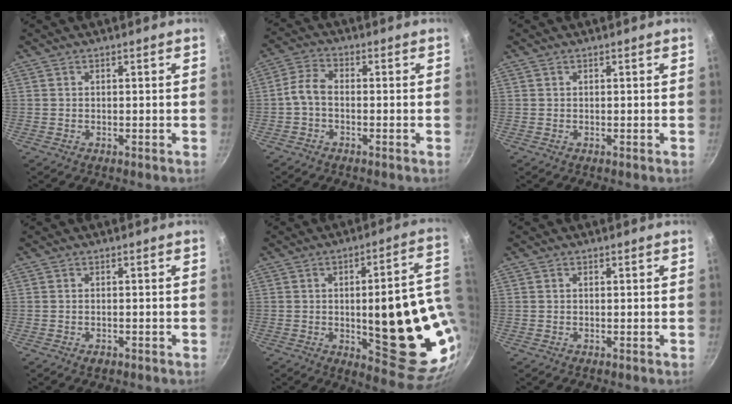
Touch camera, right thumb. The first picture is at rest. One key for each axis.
{"total": 4.1, "fx": -1.3, "fy": 2.4, "fz": 3.0, "tx": -0.068, "ty": 0.024, "tz": -0.035}
{"total": 0.0}
{"total": 1.3, "fx": -0.8, "fy": 0.8, "fz": 0.7, "tx": -0.014, "ty": 0.003, "tz": -0.009}
{"total": 25.2, "fx": -1.1, "fy": 8.5, "fz": 23.7, "tx": -0.276, "ty": -0.017, "tz": -0.002}
{"total": 0.0}